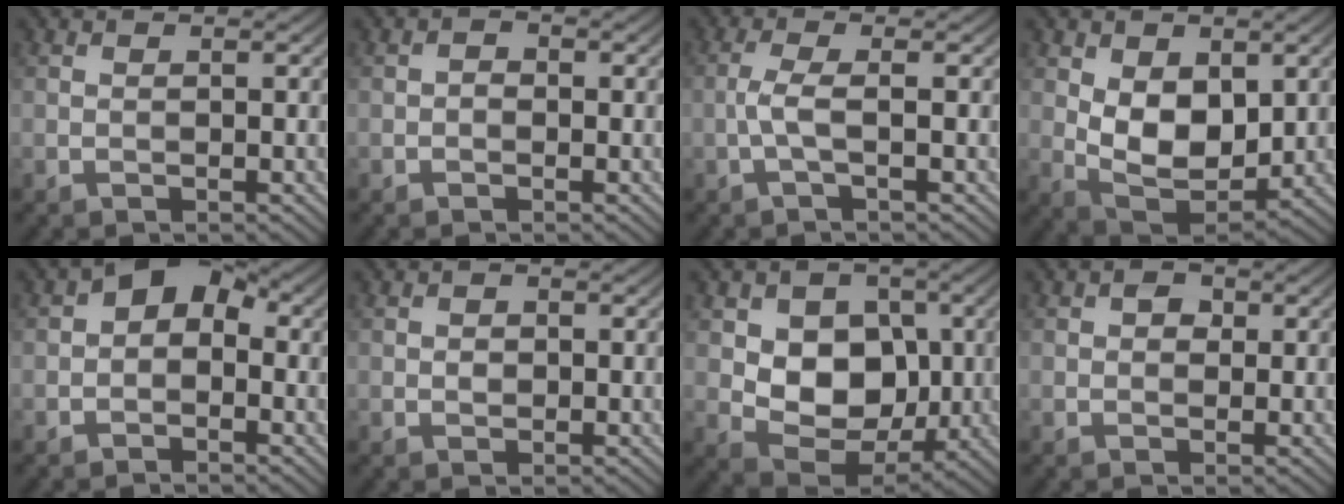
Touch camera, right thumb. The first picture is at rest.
{"total": 1.0, "force": [-0.4, 0.7, 0.6], "torque": [-0.011, 0.002, -0.011]}
{"total": 2.5, "force": [-0.6, 0.3, 2.4], "torque": [-0.054, 0.008, -0.020]}
{"total": 8.6, "force": [1.1, 5.5, 6.6], "torque": [-0.136, -0.013, 0.027]}
{"total": 4.6, "force": [0.2, 3.2, 3.3], "torque": [-0.043, 0.015, -0.012]}
{"total": 1.1, "force": [-0.1, 0.9, 0.6], "torque": [-0.010, -0.003, -0.004]}
{"total": 9.3, "force": [0.8, 7.2, 5.8], "torque": [-0.115, -0.009, 0.008]}
{"total": 1.7, "force": [0.3, 1.3, 1.0], "torque": [-0.017, 0.000, 0.000]}